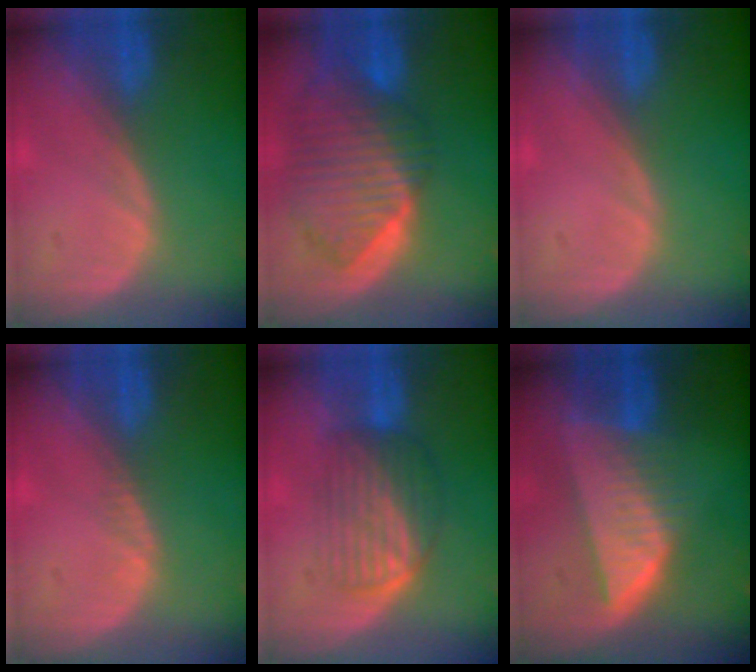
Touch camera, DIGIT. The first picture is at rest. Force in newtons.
{"total": 10.4, "press": 9.0, "slide": 5.1}
{"total": 0.0}
{"total": 0.7, "press": 0.6, "slide": 0.4}
{"total": 6.2, "press": 6.0, "slide": 1.5}
{"total": 8.2, "press": 7.3, "slide": 3.9}